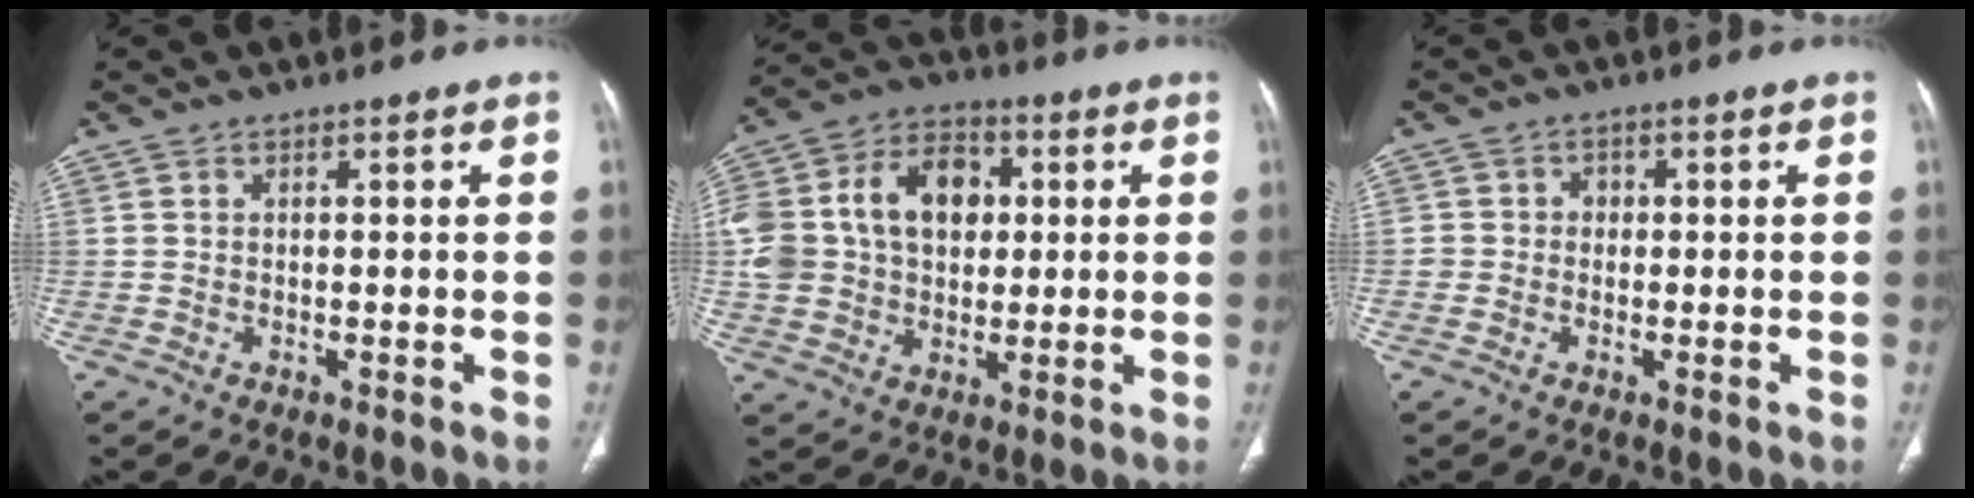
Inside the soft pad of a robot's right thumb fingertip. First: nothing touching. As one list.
[{"total": 20.5, "force": [3.1, 15.3, 13.3], "torque": [-0.257, 0.031, 0.060]}, {"total": 2.4, "force": [-0.1, 2.4, 0.5], "torque": [0.013, 0.010, -0.006]}]